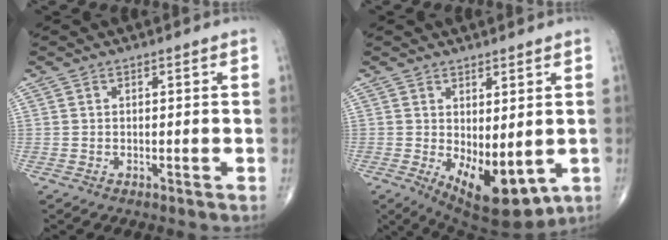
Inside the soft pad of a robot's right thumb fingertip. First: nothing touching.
{"total": 12.2, "force": [-2.1, 5.5, 10.6], "torque": [-0.147, -0.020, -0.008]}